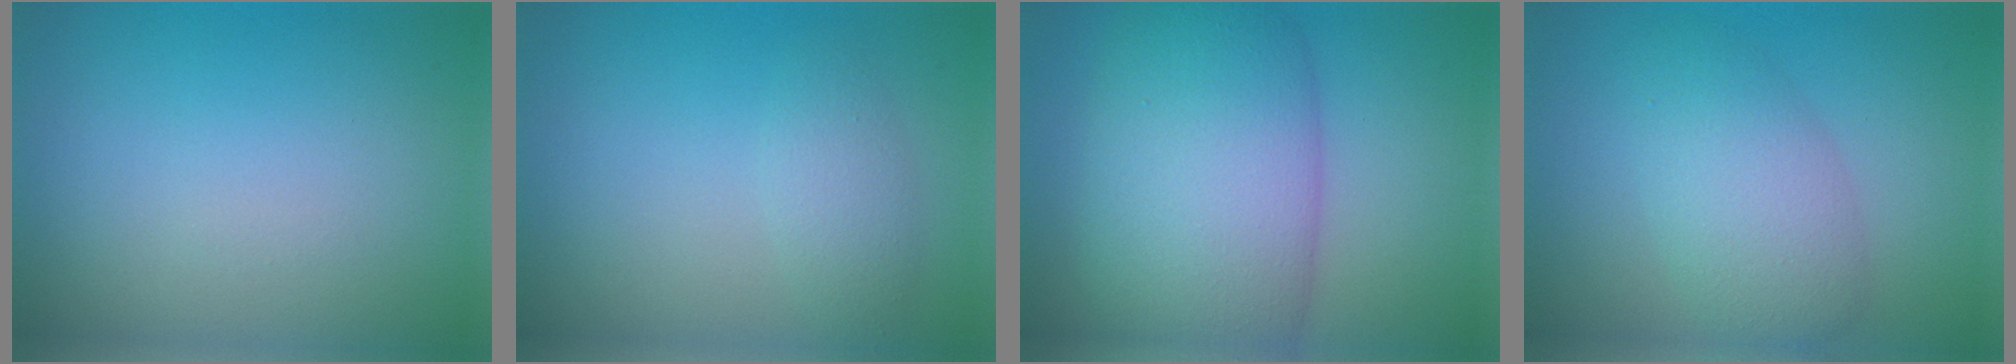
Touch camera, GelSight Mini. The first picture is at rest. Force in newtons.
{"total": 1.8, "press": 1.8, "slide": 0.1}
{"total": 11.0, "press": 11.0, "slide": 0.1}
{"total": 4.6, "press": 4.6, "slide": 0.3}